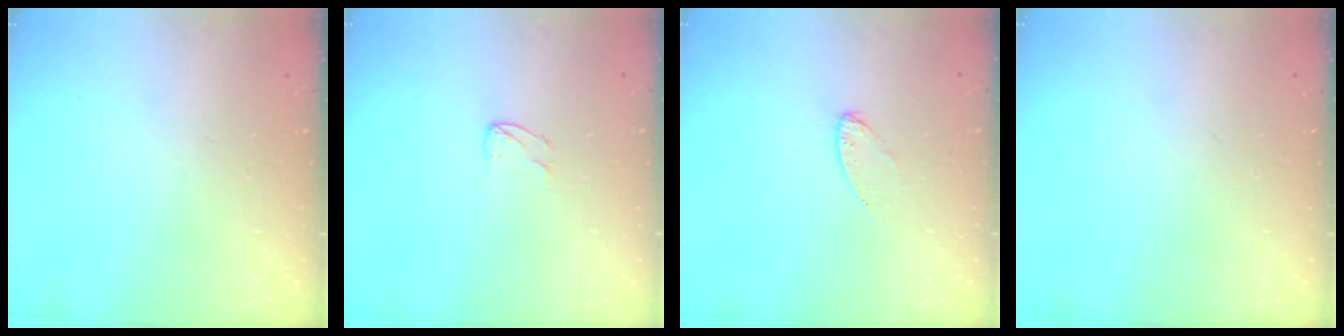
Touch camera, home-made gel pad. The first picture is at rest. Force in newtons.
{"total": 4.0, "press": 4.0, "slide": 0.3}
{"total": 4.2, "press": 4.1, "slide": 0.4}
{"total": 0.0}